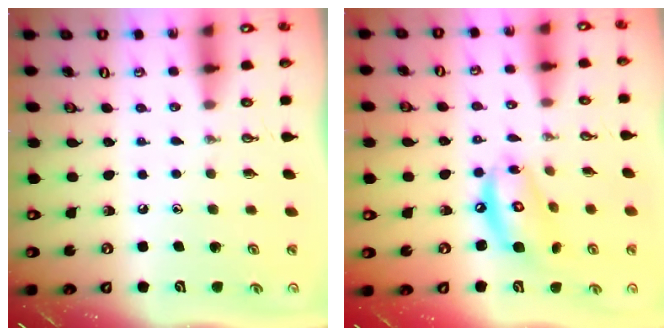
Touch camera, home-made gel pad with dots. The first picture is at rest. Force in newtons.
{"total": 12.0, "press": 11.9, "slide": 1.2}